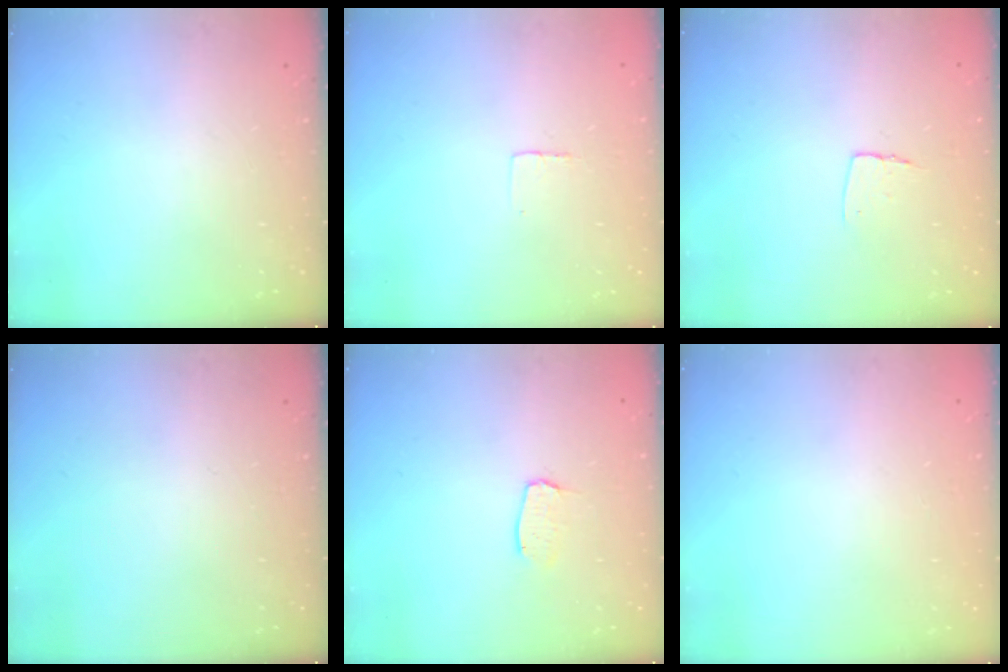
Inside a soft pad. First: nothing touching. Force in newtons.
{"total": 2.3, "press": 2.3, "slide": 0.1}
{"total": 5.0, "press": 5.0, "slide": 0.3}
{"total": 0.0}
{"total": 4.0, "press": 4.0, "slide": 0.3}
{"total": 0.0}